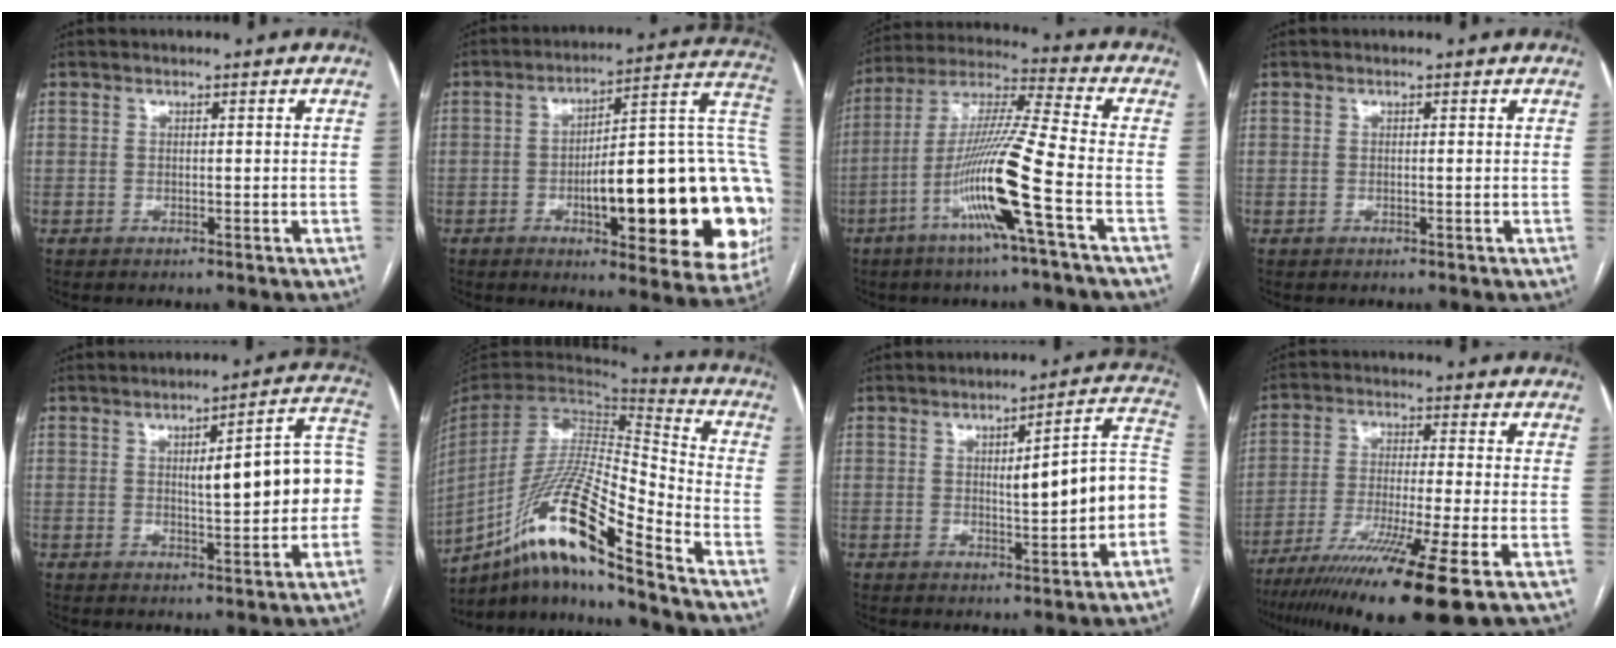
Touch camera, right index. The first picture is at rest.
{"total": 28.3, "force": [-4.7, 6.3, 27.2], "torque": [-0.275, 0.024, -0.054]}
{"total": 15.0, "force": [-5.7, -1.5, 13.8], "torque": [-0.274, -0.006, -0.111]}
{"total": 0.0}
{"total": 12.3, "force": [-0.1, 2.3, 12.0], "torque": [-0.147, 0.033, 0.000]}
{"total": 20.0, "force": [-13.6, 0.7, 14.6], "torque": [-0.307, -0.016, -0.254]}
{"total": 11.3, "force": [-1.2, 1.5, 11.1], "torque": [-0.133, 0.027, -0.013]}
{"total": 16.7, "force": [-10.6, -0.7, 12.9], "torque": [-0.209, -0.047, -0.179]}